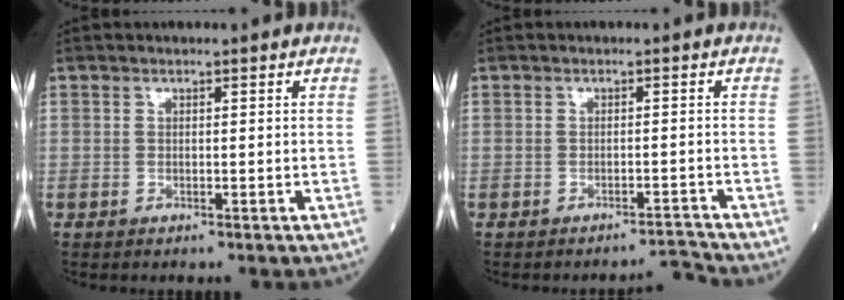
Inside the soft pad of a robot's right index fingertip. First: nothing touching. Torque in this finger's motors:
{"motor_torque": [-0.35, -0.08, -0.13, -0.01]}